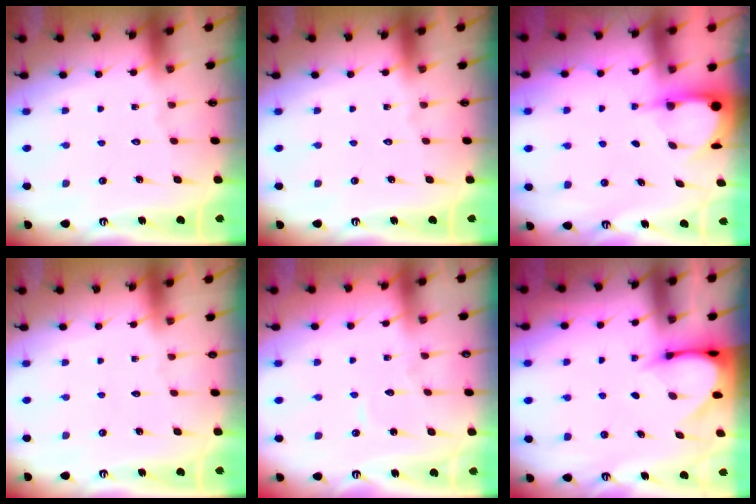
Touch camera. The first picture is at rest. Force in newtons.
{"total": 0.0}
{"total": 3.9, "press": 3.9, "slide": 0.3}
{"total": 0.0}
{"total": 4.0, "press": 4.0, "slide": 0.2}
{"total": 4.3, "press": 4.2, "slide": 0.5}